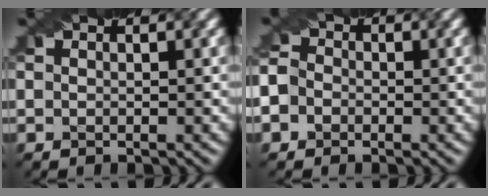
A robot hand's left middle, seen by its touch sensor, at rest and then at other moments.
{"total": 4.3, "force": [-0.8, 3.8, 1.9], "torque": [-0.031, 0.021, -0.037]}